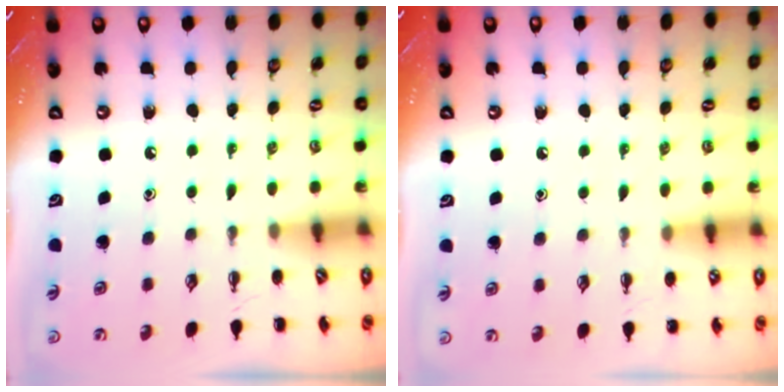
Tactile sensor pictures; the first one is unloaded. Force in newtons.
{"total": 6.6, "press": 6.2, "slide": 2.2}